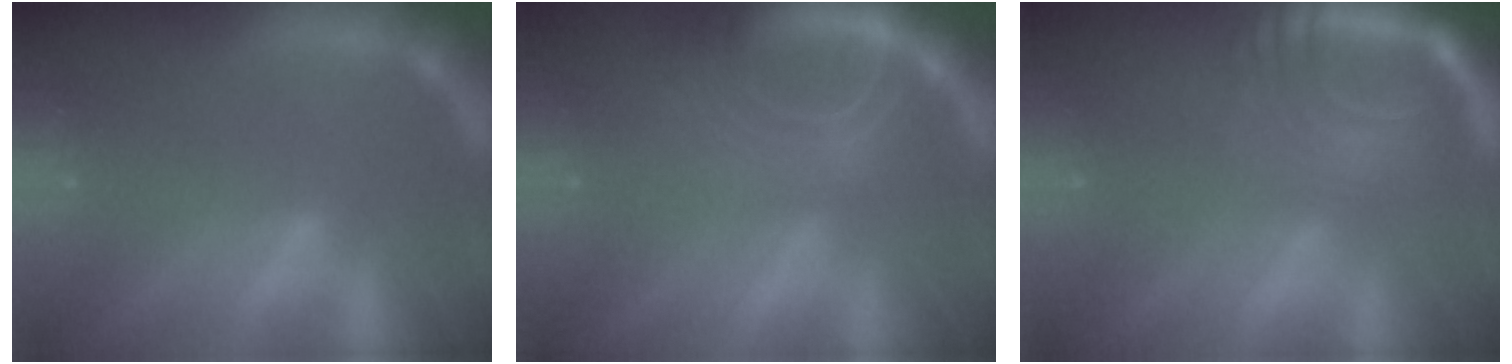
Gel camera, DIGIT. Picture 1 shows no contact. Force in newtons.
{"total": 9.5}
{"total": 9.5}